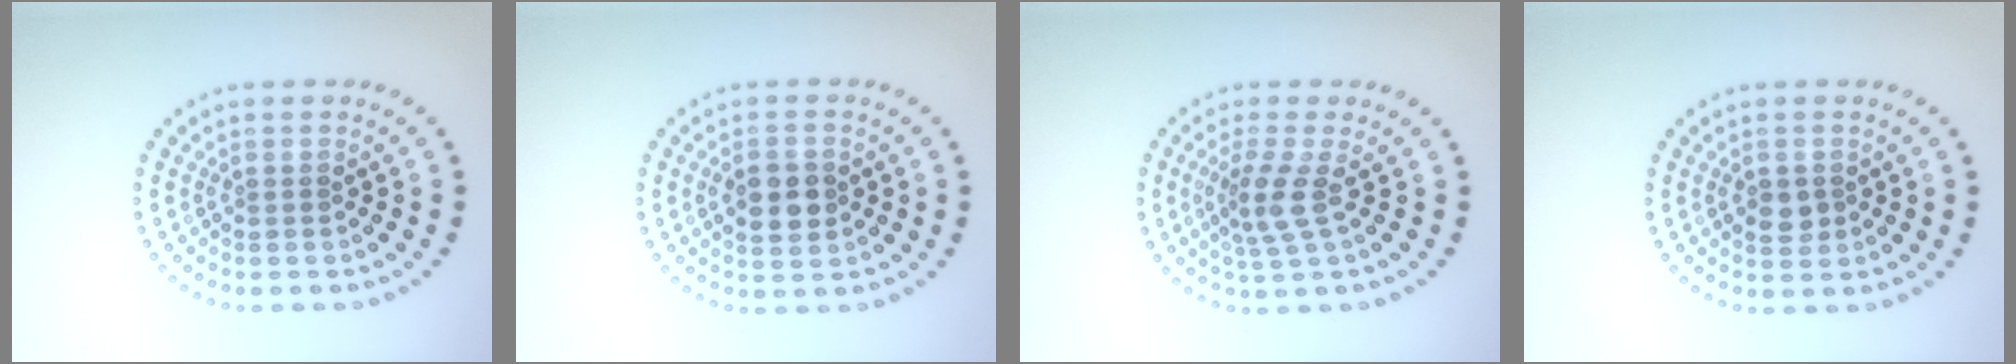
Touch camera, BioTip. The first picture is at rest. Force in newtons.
{"total": 3.3, "press": 3.3, "slide": 0.1}
{"total": 2.9, "press": 2.2, "slide": 1.8}
{"total": 1.8, "press": 1.8, "slide": 0.1}